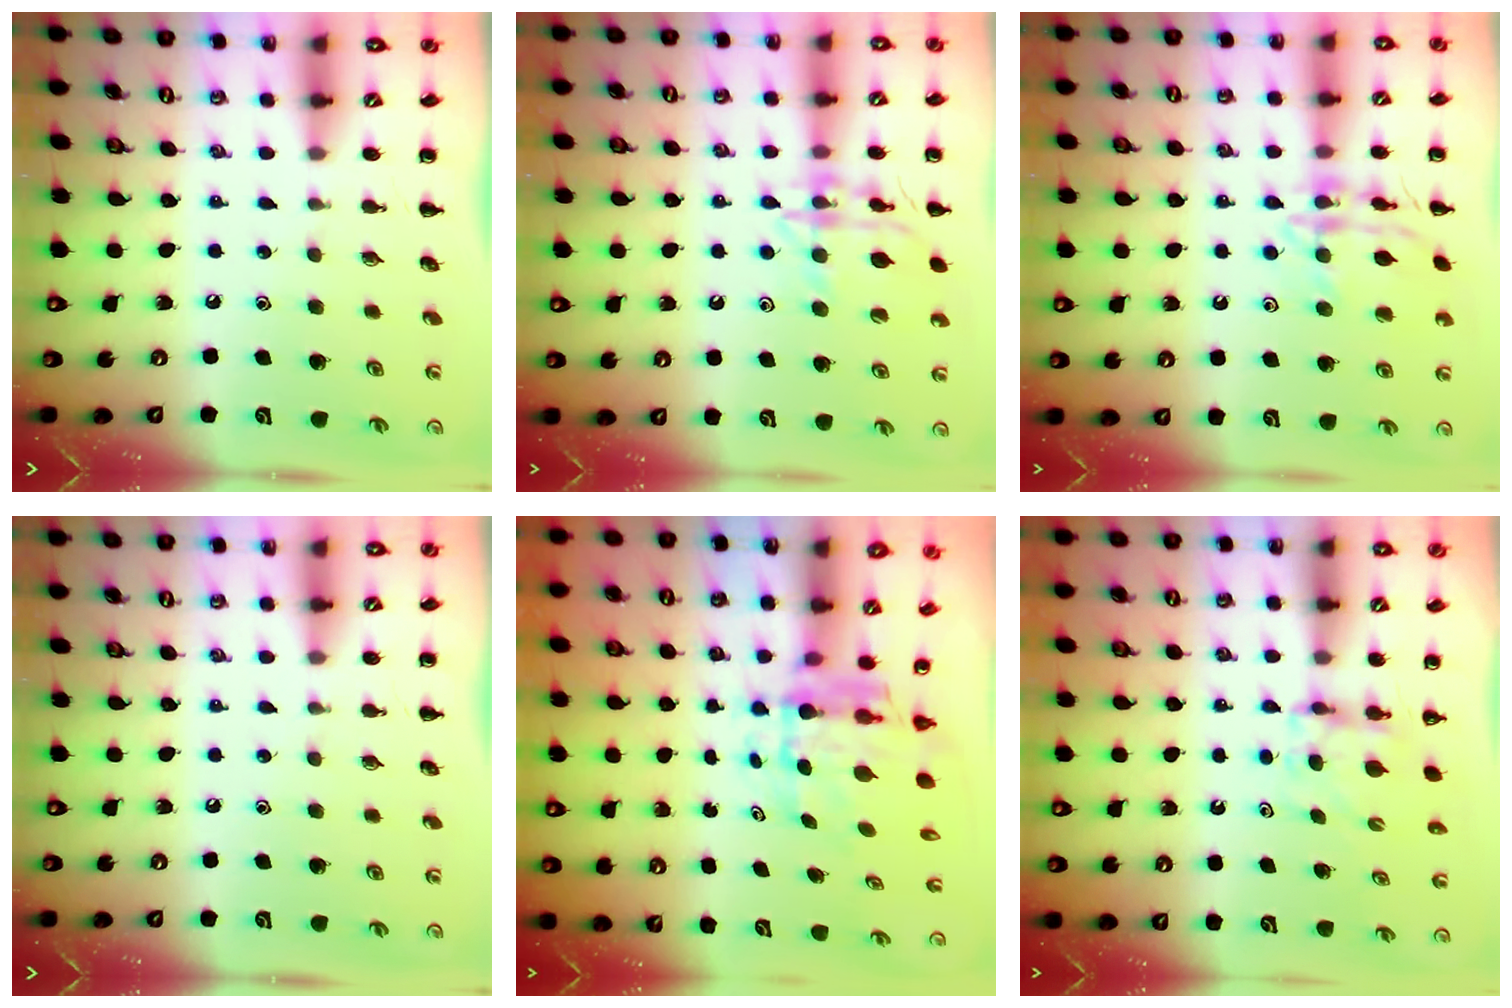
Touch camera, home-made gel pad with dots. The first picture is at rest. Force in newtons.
{"total": 15.5, "press": 15.4, "slide": 1.6}
{"total": 13.5, "press": 13.5, "slide": 1.1}
{"total": 0.0}
{"total": 6.2, "press": 5.9, "slide": 2.0}
{"total": 4.3, "press": 4.2, "slide": 0.8}